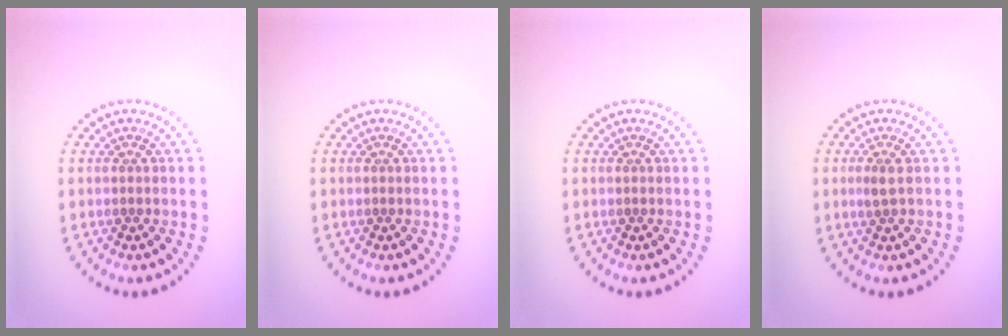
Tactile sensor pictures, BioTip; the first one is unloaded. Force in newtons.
{"total": 0.0}
{"total": 0.0}
{"total": 1.1, "press": 0.9, "slide": 0.6}